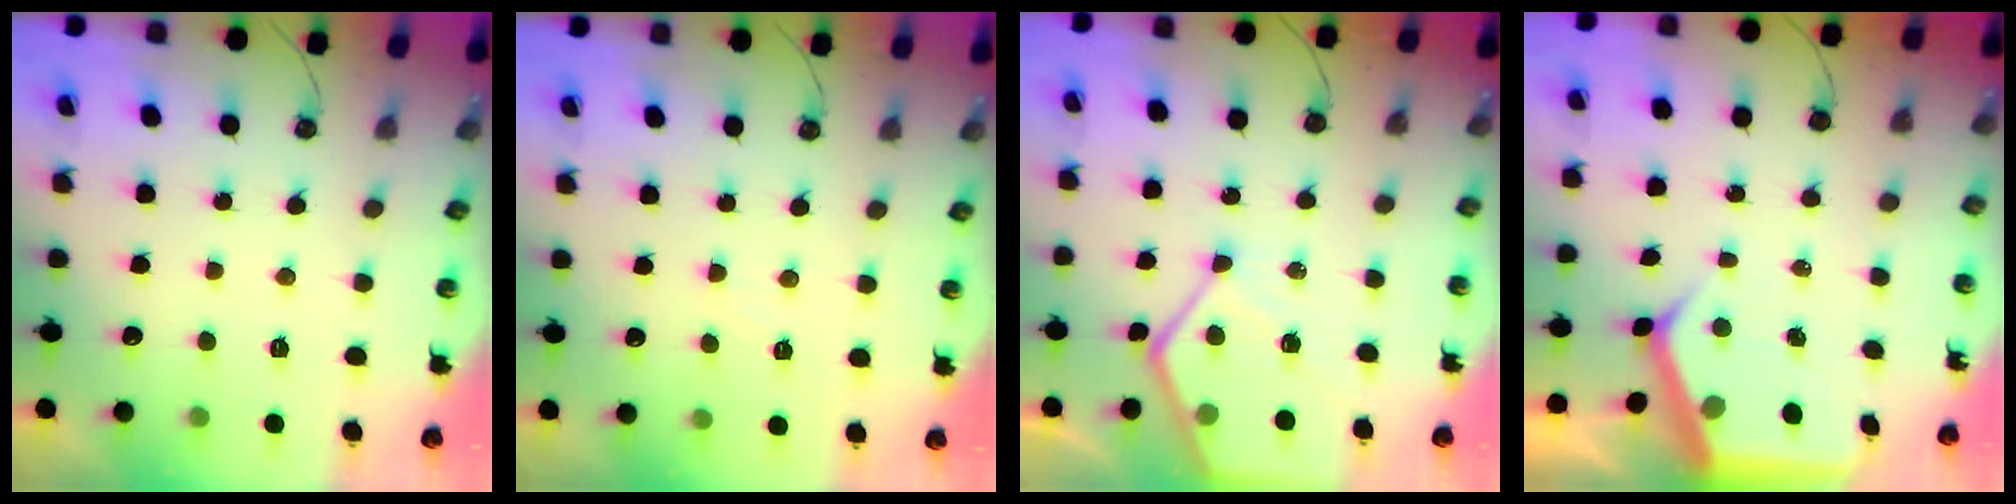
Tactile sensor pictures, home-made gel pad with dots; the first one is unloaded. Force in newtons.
{"total": 3.5, "press": 3.4, "slide": 0.6}
{"total": 11.6, "press": 11.6, "slide": 1.1}
{"total": 6.2, "press": 6.1, "slide": 0.8}